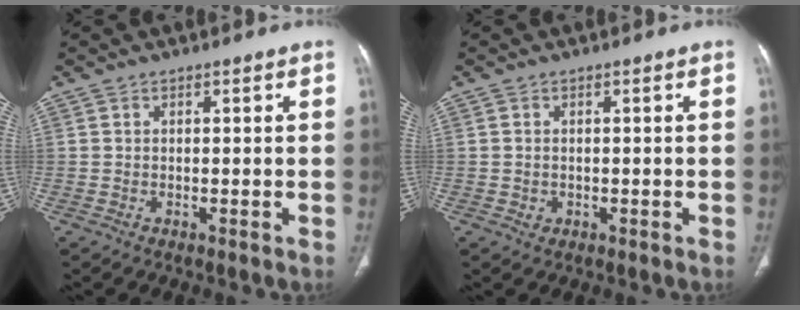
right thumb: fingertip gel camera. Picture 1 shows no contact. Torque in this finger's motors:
{"motor_torque": [0.02, 0.30, -0.31, 0.23, 0.04]}